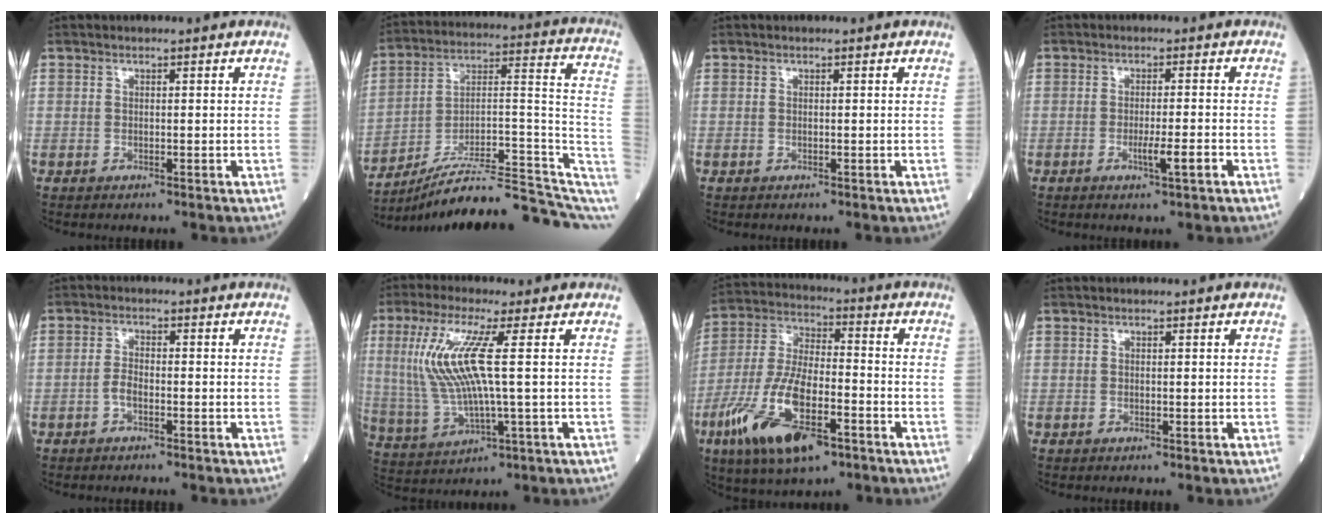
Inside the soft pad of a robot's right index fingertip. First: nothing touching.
{"total": 21.1, "force": [-17.5, 2.2, 11.6], "torque": [-0.118, 0.048, -0.264]}
{"total": 0.0}
{"total": 3.6, "force": [-1.5, -0.1, 3.3], "torque": [-0.054, -0.004, -0.024]}
{"total": 1.9, "force": [-1.1, 0.6, 1.5], "torque": [-0.033, 0.002, -0.022]}
{"total": 10.9, "force": [1.9, 0.5, 10.7], "torque": [-0.254, 0.001, 0.040]}
{"total": 16.3, "force": [-7.8, 5.5, 13.2], "torque": [-0.276, -0.011, -0.138]}
{"total": 0.0}